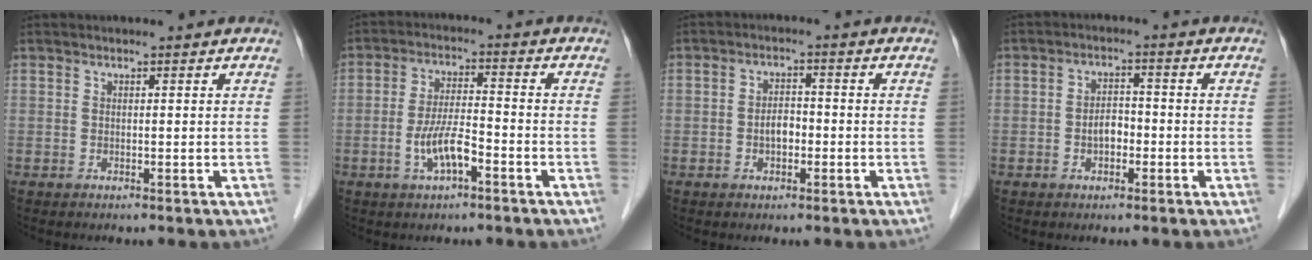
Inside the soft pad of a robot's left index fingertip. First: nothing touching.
{"total": 6.2, "force": [-2.7, 1.6, 5.3], "torque": [-0.110, 0.005, -0.049]}
{"total": 3.1, "force": [-0.9, 1.8, 2.3], "torque": [-0.042, 0.010, -0.016]}
{"total": 3.4, "force": [-1.1, 2.0, 2.5], "torque": [-0.045, 0.012, -0.019]}